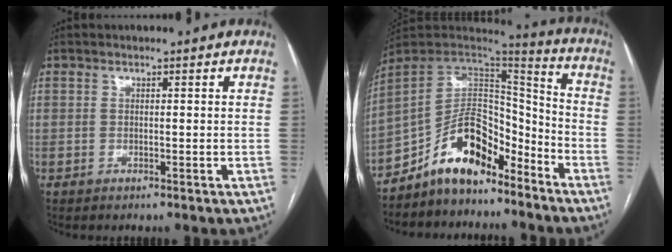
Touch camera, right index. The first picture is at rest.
{"total": 13.4, "force": [-9.9, 5.8, 7.1], "torque": [-0.115, 0.034, -0.178]}